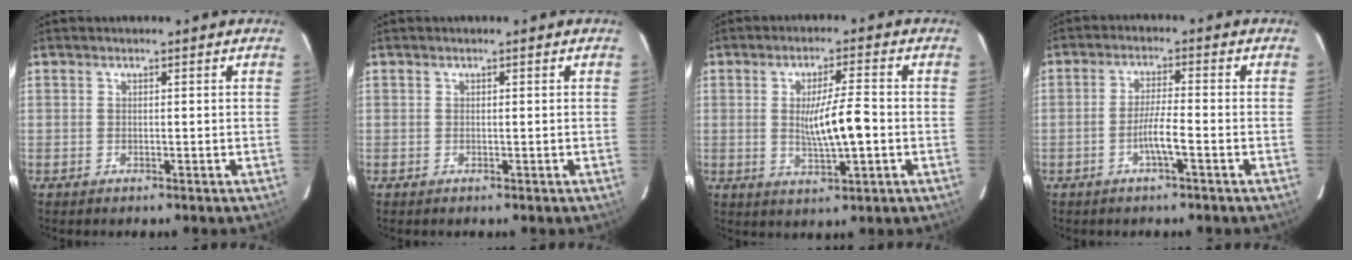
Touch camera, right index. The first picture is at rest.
{"total": 0.0}
{"total": 7.6, "force": [-0.6, 0.6, 7.5], "torque": [-0.133, -0.004, -0.008]}
{"total": 4.3, "force": [-1.7, 0.0, 4.0], "torque": [-0.076, 0.001, -0.033]}